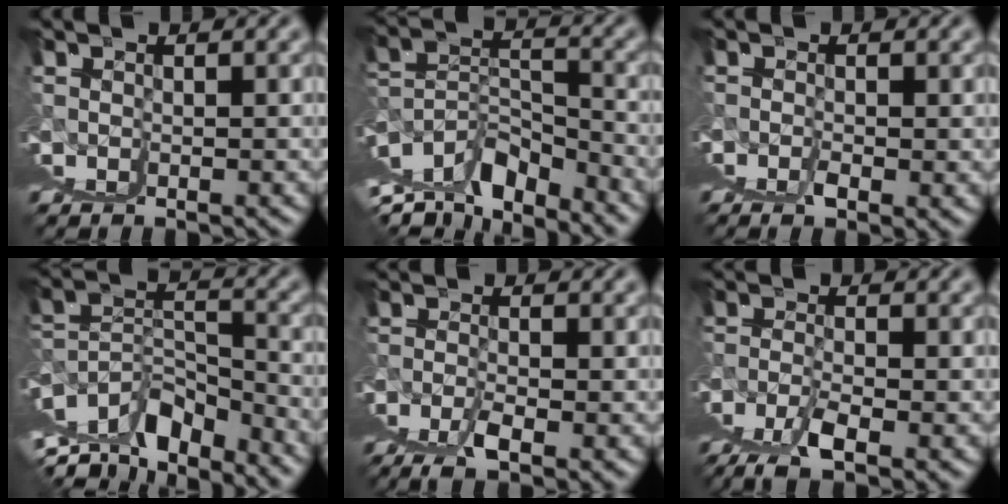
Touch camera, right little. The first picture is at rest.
{"total": 4.8, "force": [0.5, -0.6, 4.7], "torque": [-0.047, 0.029, 0.016]}
{"total": 2.0, "force": [0.8, -0.9, 1.6], "torque": [-0.005, 0.017, 0.012]}
{"total": 5.1, "force": [0.4, -0.2, 5.1], "torque": [-0.054, 0.027, 0.017]}
{"total": 3.5, "force": [1.2, -1.6, 2.8], "torque": [-0.022, 0.022, 0.024]}
{"total": 4.0, "force": [1.5, -1.3, 3.5], "torque": [-0.044, 0.021, 0.030]}